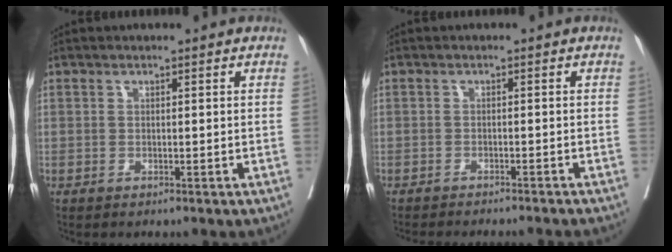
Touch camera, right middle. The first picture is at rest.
{"total": 10.1, "force": [-9.4, 0.5, 3.8], "torque": [-0.035, -0.020, -0.115]}